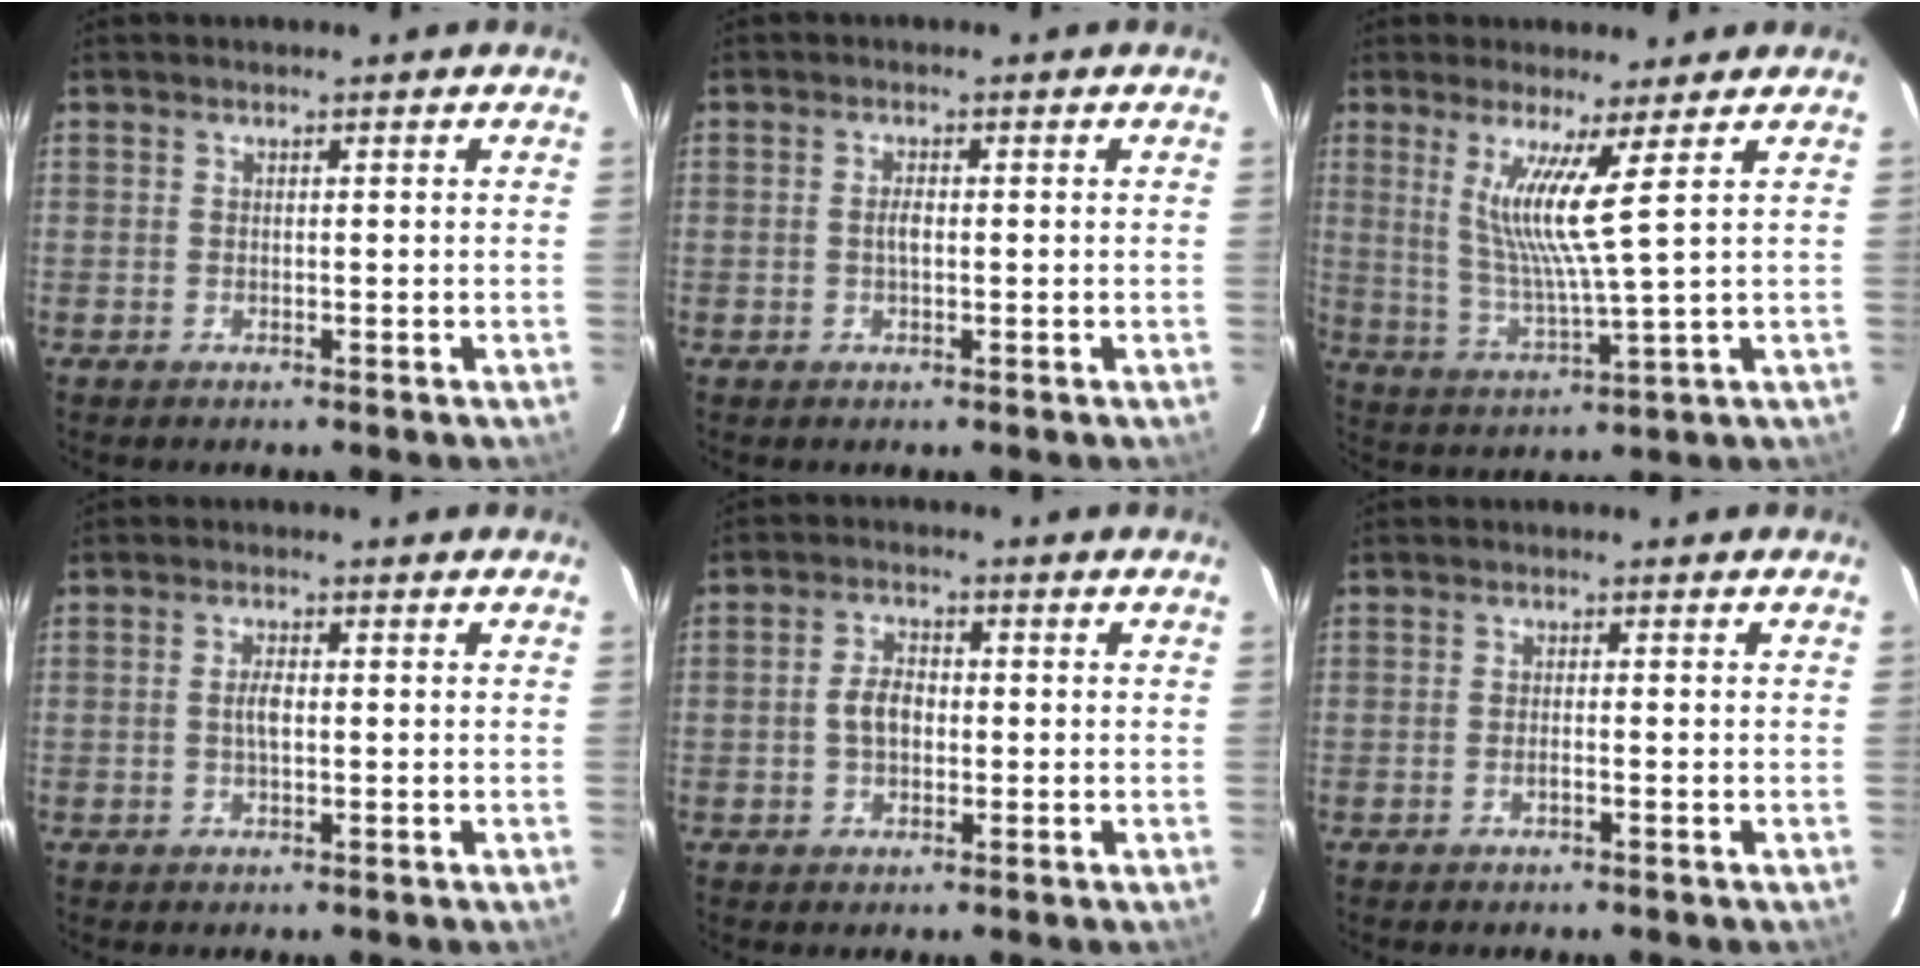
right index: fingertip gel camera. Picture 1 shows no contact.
{"total": 1.6, "force": [-0.2, 0.6, 1.5], "torque": [-0.029, 0.003, -0.005]}
{"total": 8.6, "force": [3.7, -1.3, 7.6], "torque": [-0.143, -0.019, 0.076]}
{"total": 2.3, "force": [-0.2, 0.8, 2.1], "torque": [-0.042, 0.003, -0.003]}
{"total": 4.3, "force": [-0.6, 2.8, 3.2], "torque": [-0.065, 0.010, -0.007]}
{"total": 1.1, "force": [-0.7, 0.0, 0.8], "torque": [-0.017, 0.000, -0.013]}